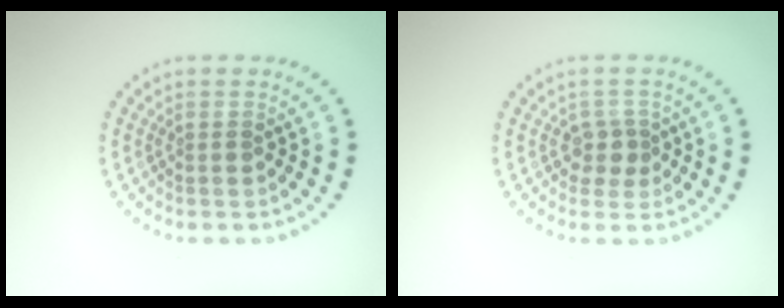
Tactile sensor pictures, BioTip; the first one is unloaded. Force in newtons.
{"total": 1.8, "press": 1.4, "slide": 1.1}